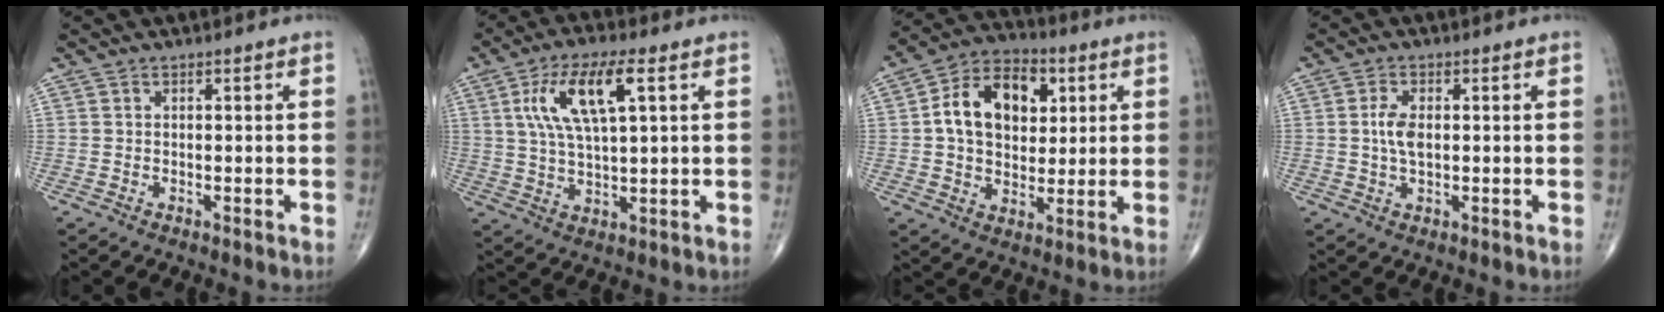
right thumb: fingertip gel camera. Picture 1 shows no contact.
{"total": 11.9, "force": [3.9, 3.6, 10.6], "torque": [-0.211, 0.000, 0.075]}
{"total": 15.0, "force": [3.4, 10.3, 10.3], "torque": [-0.135, 0.006, 0.052]}
{"total": 4.1, "force": [0.2, 2.1, 3.6], "torque": [-0.075, 0.001, 0.003]}